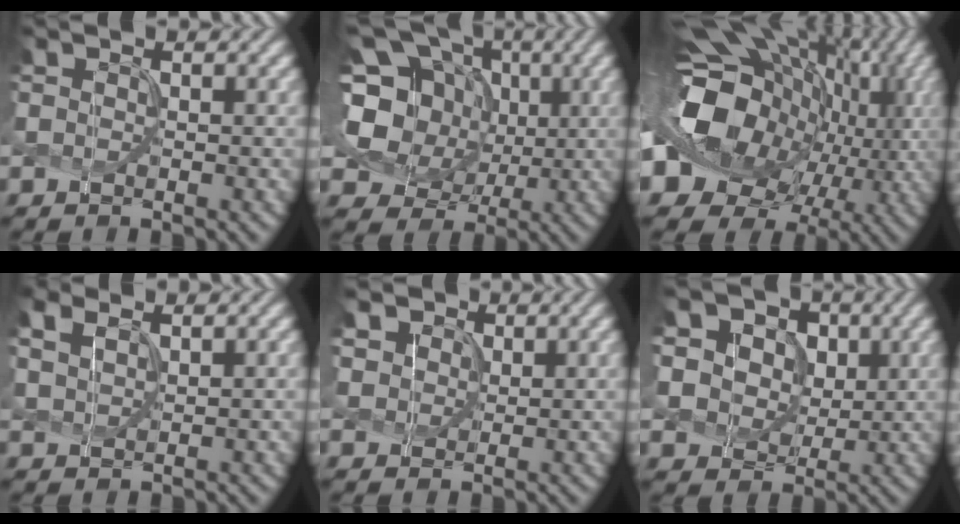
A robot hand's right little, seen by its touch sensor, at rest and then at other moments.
{"total": 10.8, "force": [0.7, 9.1, 5.6], "torque": [-0.131, 0.014, -0.007]}
{"total": 17.7, "force": [-0.2, 13.8, 11.1], "torque": [-0.209, -0.008, 0.002]}
{"total": 1.9, "force": [1.5, 0.7, 0.9], "torque": [-0.022, 0.006, 0.038]}
{"total": 3.8, "force": [2.4, 2.7, 1.2], "torque": [-0.051, 0.006, 0.049]}
{"total": 11.3, "force": [5.2, 8.7, 5.1], "torque": [-0.122, 0.023, 0.089]}